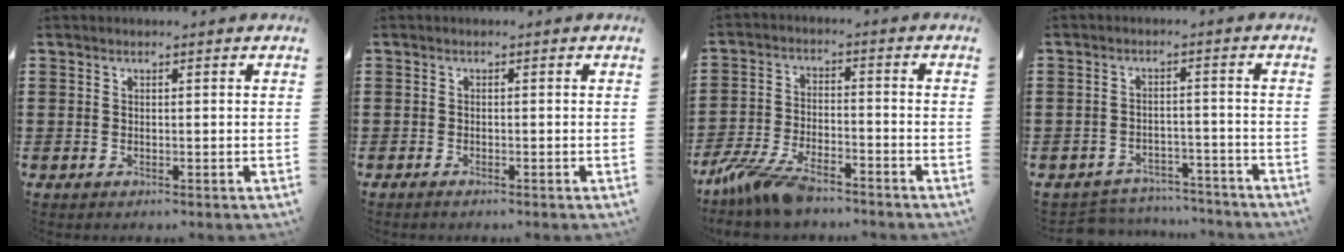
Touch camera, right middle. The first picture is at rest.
{"total": 0.6, "force": [-0.5, 0.1, 0.3], "torque": [-0.009, -0.005, -0.008]}
{"total": 8.0, "force": [-6.5, 1.8, 4.2], "torque": [-0.101, -0.002, -0.127]}
{"total": 4.0, "force": [-3.9, 0.6, -0.1], "torque": [-0.005, 0.003, -0.085]}